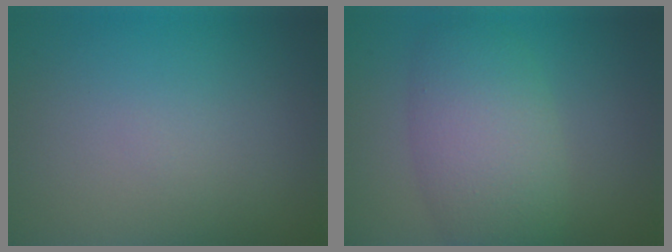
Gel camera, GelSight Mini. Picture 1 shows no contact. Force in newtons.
{"total": 6.1, "press": 6.1, "slide": 0.3}